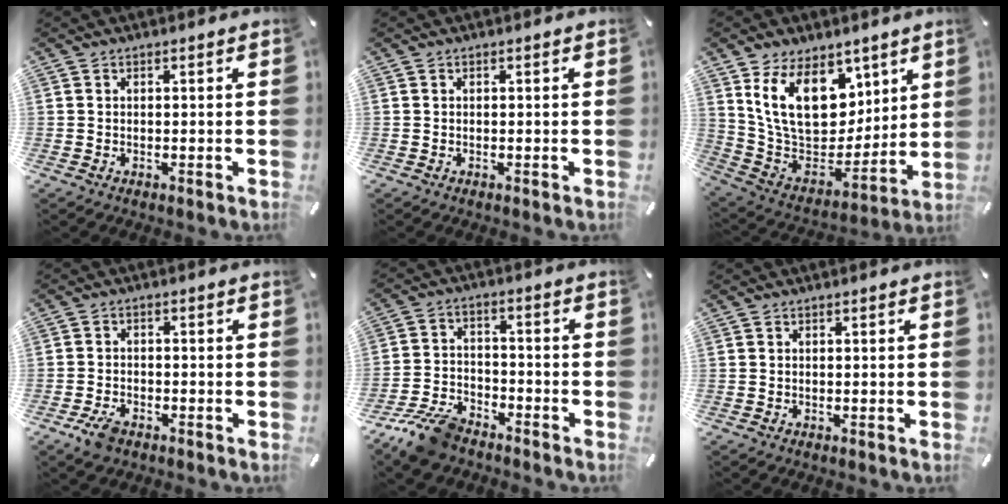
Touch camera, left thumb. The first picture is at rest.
{"total": 0.0}
{"total": 19.1, "force": [8.2, 13.0, 11.4], "torque": [-0.214, -0.051, 0.152]}
{"total": 4.3, "force": [-2.8, 2.4, 2.3], "torque": [-0.061, 0.008, -0.057]}
{"total": 10.5, "force": [-8.3, 4.7, 4.4], "torque": [-0.082, 0.044, -0.156]}
{"total": 0.0}